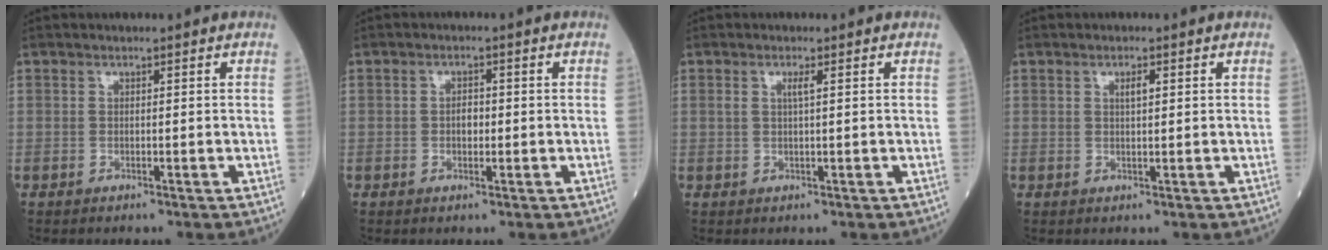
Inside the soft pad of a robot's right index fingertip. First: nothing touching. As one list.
[{"total": 1.7, "force": [-0.2, 1.0, 1.4], "torque": [-0.022, 0.003, -0.003]}, {"total": 1.4, "force": [0.5, -0.1, 1.3], "torque": [-0.028, 0.000, 0.007]}, {"total": 1.5, "force": [0.6, 0.3, 1.3], "torque": [-0.023, 0.000, 0.009]}]